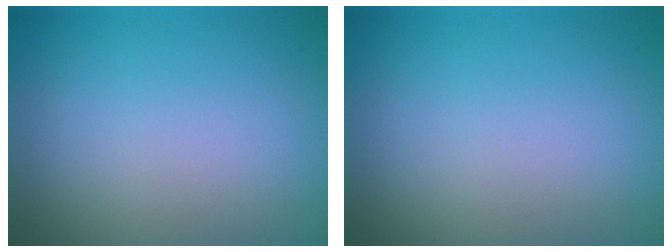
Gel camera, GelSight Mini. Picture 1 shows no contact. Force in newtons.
{"total": 0.0}